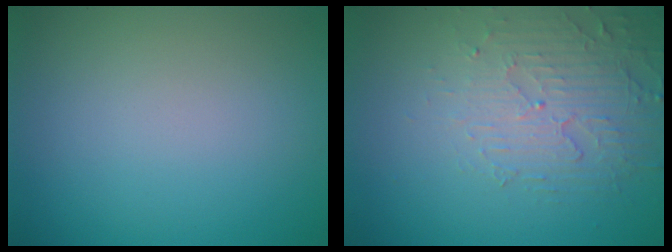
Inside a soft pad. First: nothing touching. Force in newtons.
{"total": 4.4, "press": 3.1, "slide": 3.1}